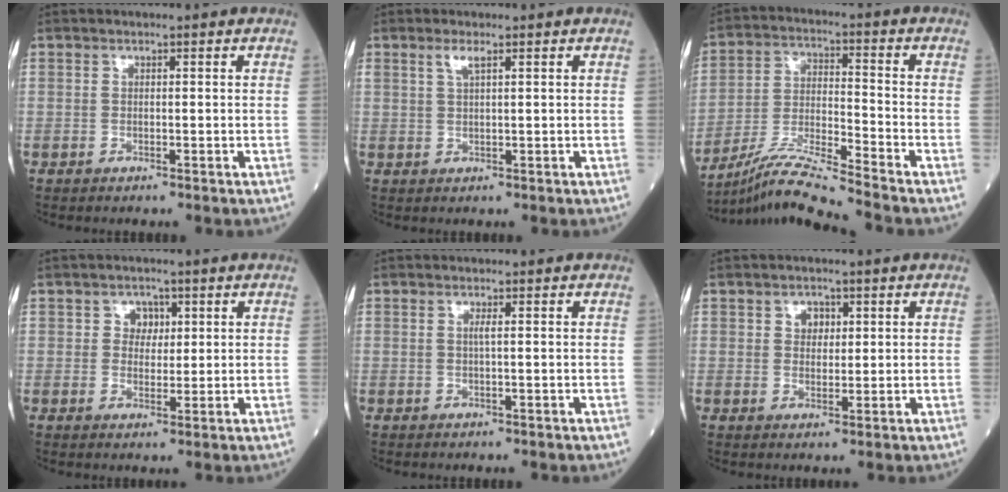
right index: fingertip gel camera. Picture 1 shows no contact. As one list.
[{"total": 2.0, "force": [1.1, 0.2, 1.6], "torque": [-0.040, 0.003, 0.024]}, {"total": 10.8, "force": [-9.7, -2.2, 4.2], "torque": [-0.081, -0.014, -0.182]}, {"total": 2.9, "force": [1.0, 2.4, 1.4], "torque": [-0.014, 0.003, 0.013]}, {"total": 0.8, "force": [0.1, -0.2, 0.8], "torque": [-0.017, 0.000, 0.000]}, {"total": 2.5, "force": [1.0, 1.9, 1.4], "torque": [-0.018, 0.003, 0.014]}]